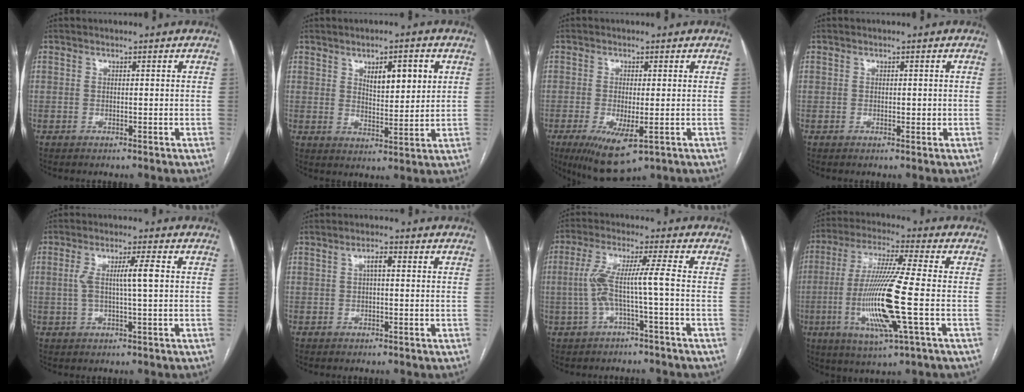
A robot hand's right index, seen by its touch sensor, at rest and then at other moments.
{"total": 6.8, "force": [2.8, 2.2, 5.8], "torque": [-0.093, 0.000, 0.048]}
{"total": 8.2, "force": [-3.3, 2.5, 7.0], "torque": [-0.122, -0.022, -0.044]}
{"total": 0.8, "force": [-0.1, 0.4, 0.7], "torque": [-0.012, -0.001, -0.001]}
{"total": 5.4, "force": [0.4, 0.1, 5.4], "torque": [-0.106, 0.012, 0.011]}
{"total": 2.0, "force": [0.3, 0.5, 1.9], "torque": [-0.034, 0.004, 0.005]}
{"total": 6.7, "force": [-1.4, -0.6, 6.6], "torque": [-0.143, 0.023, -0.022]}
{"total": 15.6, "force": [-3.3, 0.0, 15.3], "torque": [-0.316, -0.016, -0.067]}